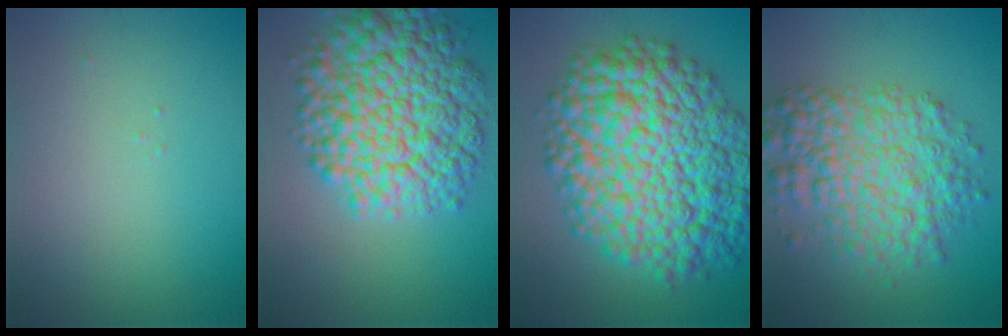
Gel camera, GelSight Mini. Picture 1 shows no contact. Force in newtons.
{"total": 10.4, "press": 10.3, "slide": 0.3}
{"total": 14.2, "press": 14.2, "slide": 0.2}
{"total": 7.0, "press": 7.0, "slide": 0.1}